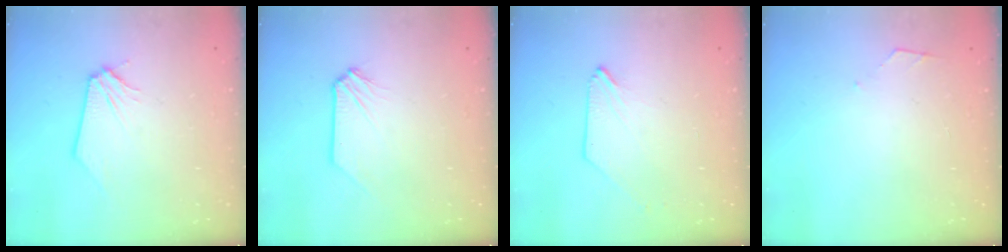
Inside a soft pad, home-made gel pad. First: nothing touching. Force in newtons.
{"total": 0.0}
{"total": 0.7, "press": 0.7, "slide": 0.2}
{"total": 2.7, "press": 2.6, "slide": 0.4}